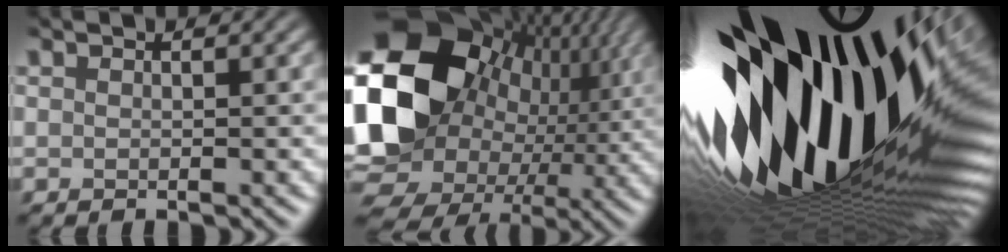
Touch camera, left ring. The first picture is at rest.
{"total": 20.6, "force": [1.3, 16.7, 12.1], "torque": [-0.237, -0.003, 0.003]}
{"total": 21.2, "force": [1.2, 9.1, 19.1], "torque": [-0.323, -0.057, 0.002]}